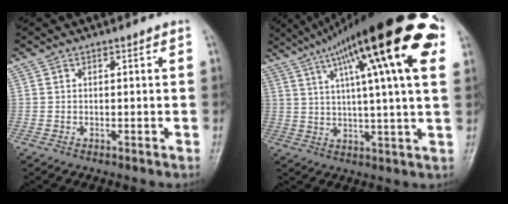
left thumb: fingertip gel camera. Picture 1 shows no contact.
{"total": 26.2, "force": [11.6, 5.4, 22.9], "torque": [-0.350, 0.010, 0.173]}